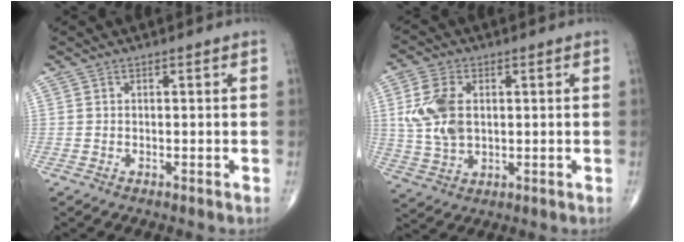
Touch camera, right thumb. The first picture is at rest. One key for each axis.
{"total": 9.7, "fx": 1.5, "fy": 6.2, "fz": 7.4, "tx": -0.152, "ty": -0.001, "tz": 0.036}